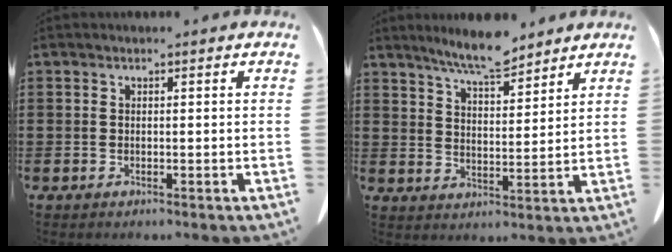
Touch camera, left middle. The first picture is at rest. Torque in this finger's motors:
{"motor_torque": [0.49, 0.33, 0.34, 0.11]}